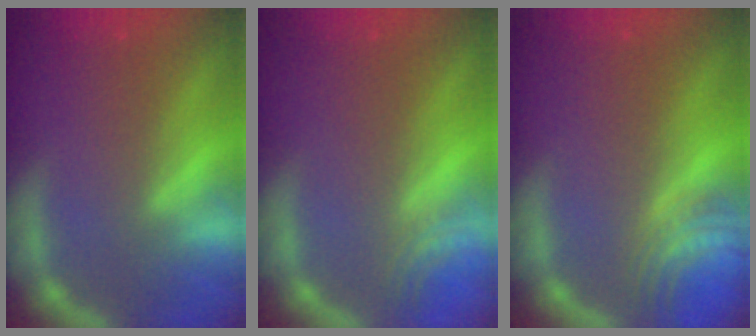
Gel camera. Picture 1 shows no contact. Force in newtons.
{"total": 2.0}
{"total": 4.5}